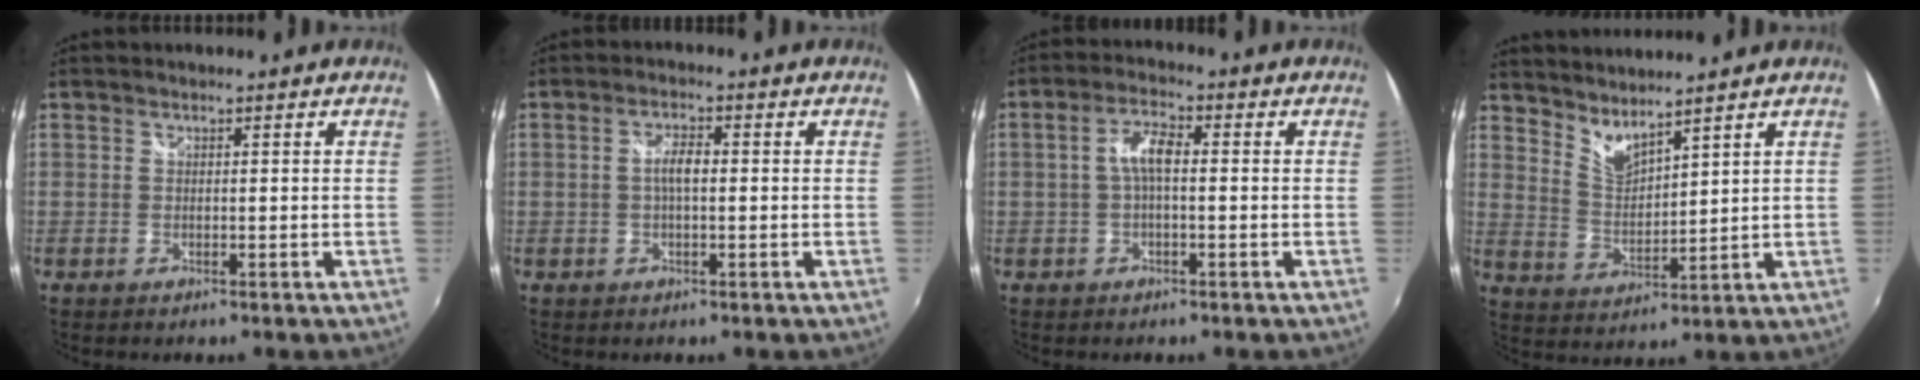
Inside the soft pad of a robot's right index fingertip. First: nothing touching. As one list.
[{"total": 3.1, "force": [-0.1, 1.1, 2.9], "torque": [-0.056, 0.006, -0.003]}, {"total": 4.6, "force": [-0.2, 1.6, 4.3], "torque": [-0.087, 0.013, -0.005]}, {"total": 6.2, "force": [5.5, 0.9, 2.5], "torque": [-0.044, -0.008, 0.107]}]